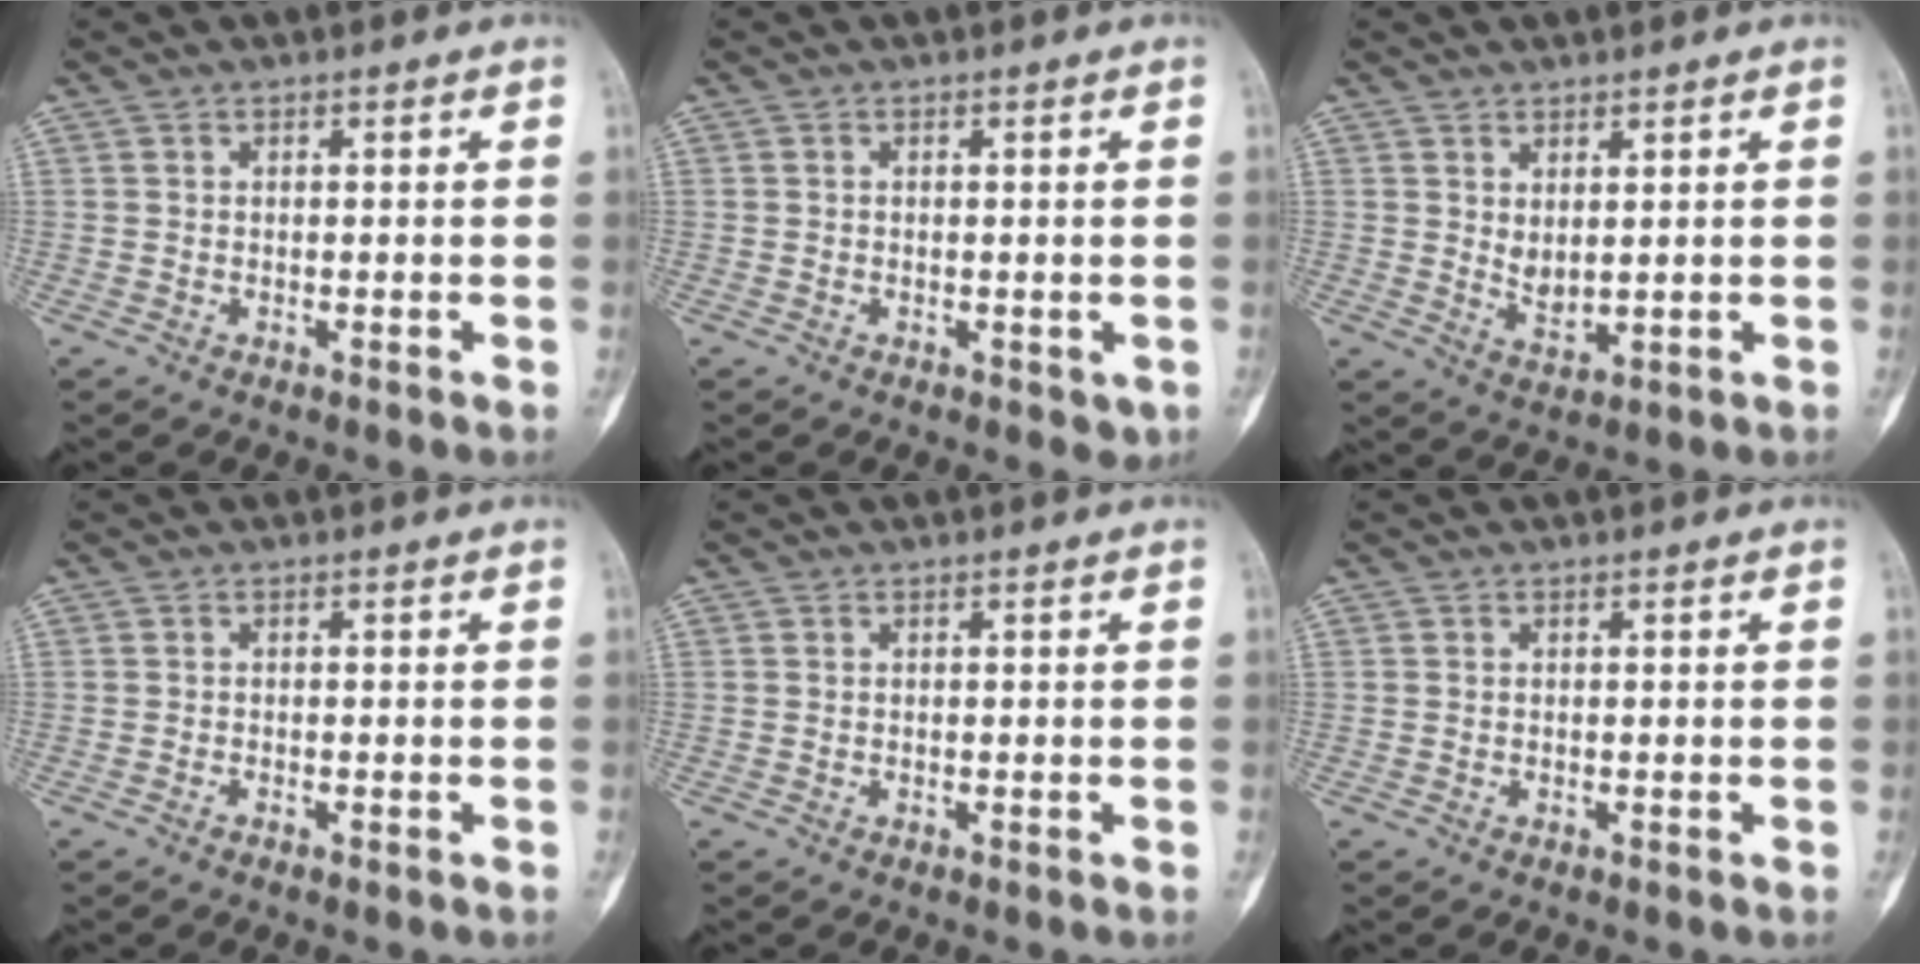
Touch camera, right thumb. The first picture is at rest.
{"total": 1.7, "force": [-0.1, 1.4, 1.0], "torque": [-0.003, -0.002, 0.005]}
{"total": 3.6, "force": [1.2, 2.0, 2.8], "torque": [-0.037, -0.018, 0.031]}
{"total": 0.5, "force": [-0.4, 0.2, 0.2], "torque": [-0.004, 0.003, -0.008]}
{"total": 0.0}
{"total": 0.0}